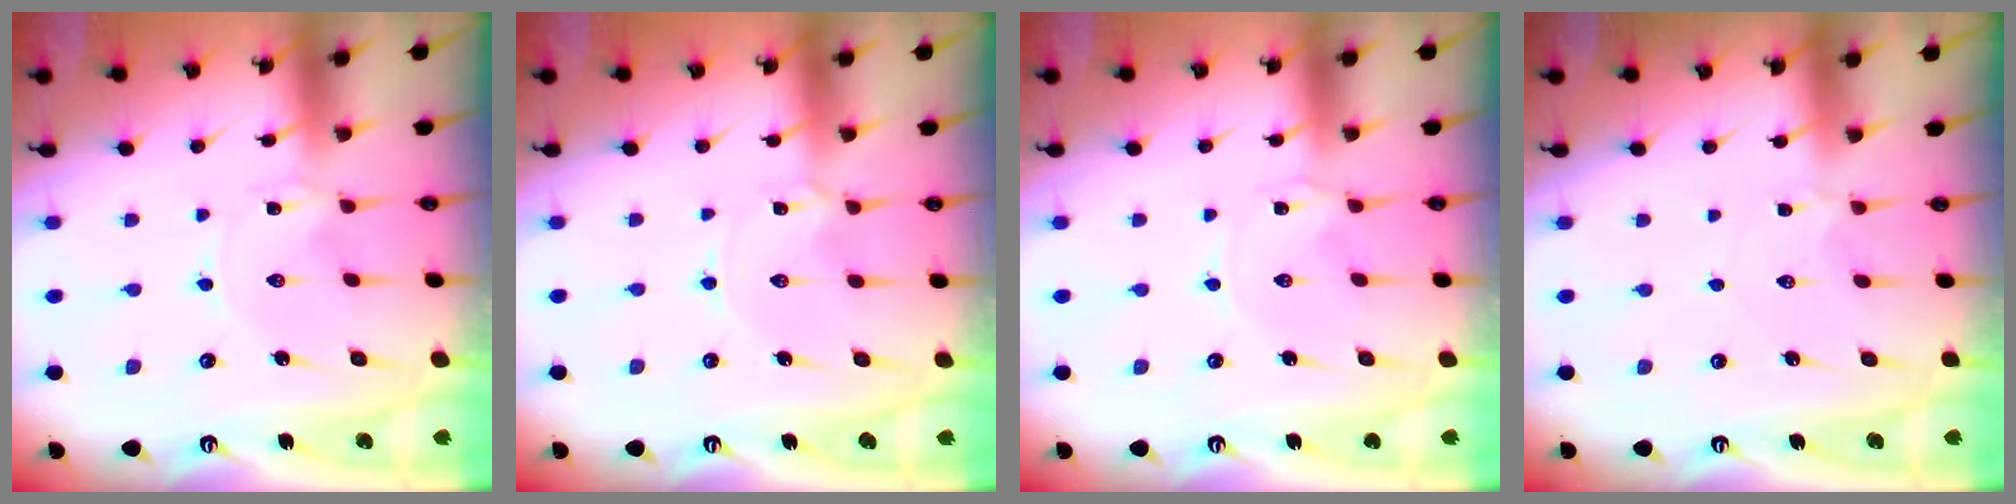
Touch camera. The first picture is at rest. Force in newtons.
{"total": 1.7, "press": 1.7, "slide": 0.2}
{"total": 2.5, "press": 2.5, "slide": 0.4}
{"total": 2.6, "press": 2.5, "slide": 0.4}